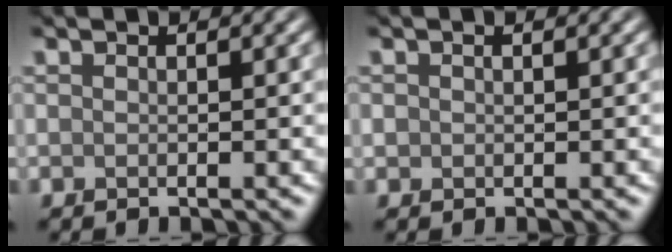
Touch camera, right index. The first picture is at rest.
{"total": 0.5, "force": [0.2, 0.4, 0.2], "torque": [-0.004, -0.001, 0.003]}